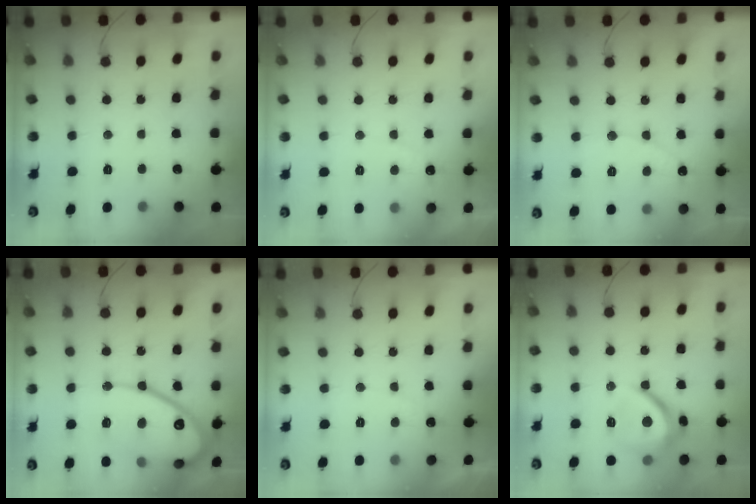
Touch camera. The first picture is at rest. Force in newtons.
{"total": 3.0, "press": 3.0, "slide": 0.1}
{"total": 5.6, "press": 5.6, "slide": 0.5}
{"total": 19.6, "press": 19.6, "slide": 1.6}
{"total": 3.9, "press": 3.9, "slide": 0.3}
{"total": 9.8, "press": 9.7, "slide": 1.3}